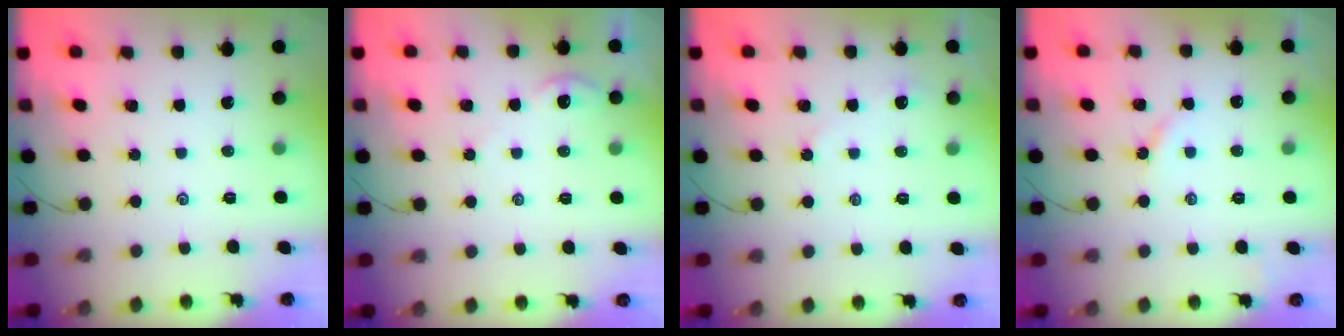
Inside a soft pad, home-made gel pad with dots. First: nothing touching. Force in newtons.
{"total": 1.3, "press": 1.2, "slide": 0.4}
{"total": 2.3, "press": 2.3, "slide": 0.3}
{"total": 2.5, "press": 2.5, "slide": 0.3}